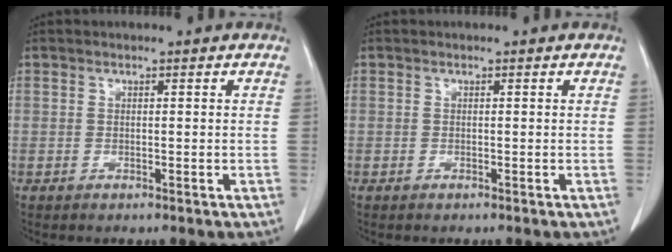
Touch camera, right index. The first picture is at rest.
{"total": 0.0}